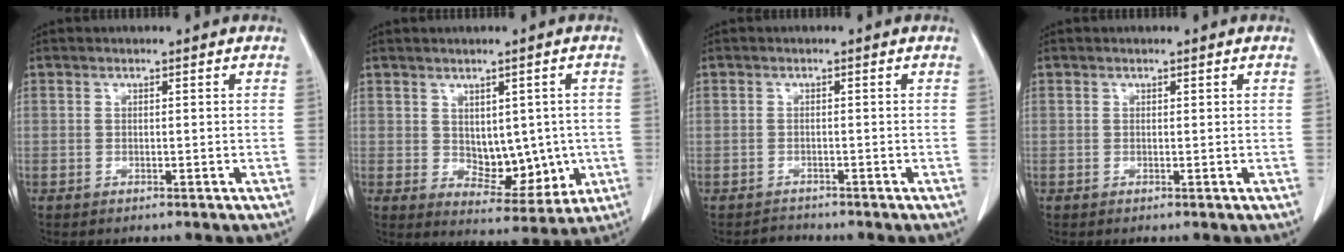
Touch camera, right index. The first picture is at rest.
{"total": 8.0, "force": [-0.2, 4.8, 6.4], "torque": [-0.075, -0.001, 0.018]}
{"total": 1.5, "force": [-1.2, 0.5, -0.6], "torque": [0.006, -0.004, -0.024]}
{"total": 0.0}